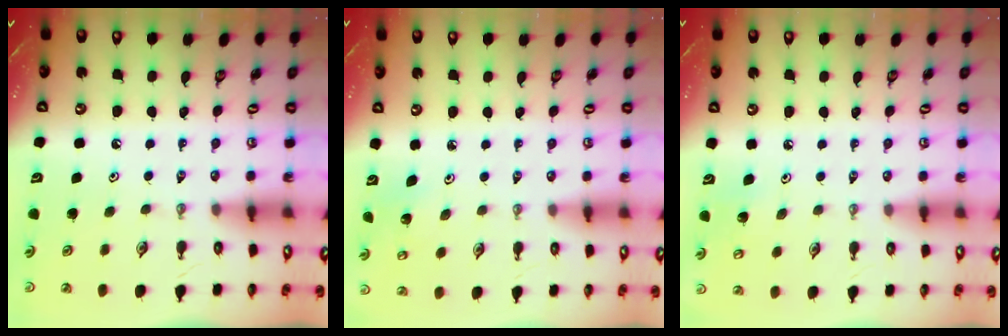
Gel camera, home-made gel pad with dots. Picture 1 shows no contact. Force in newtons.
{"total": 2.0, "press": 2.0, "slide": 0.2}
{"total": 4.7, "press": 4.6, "slide": 0.9}